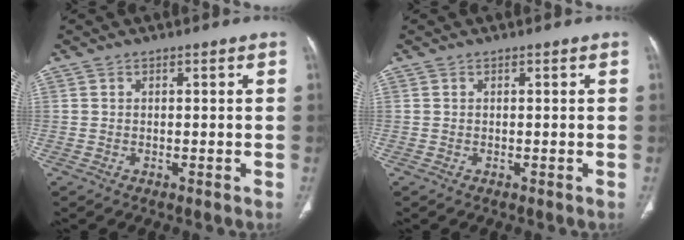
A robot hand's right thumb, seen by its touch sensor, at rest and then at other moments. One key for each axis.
{"total": 0.0}